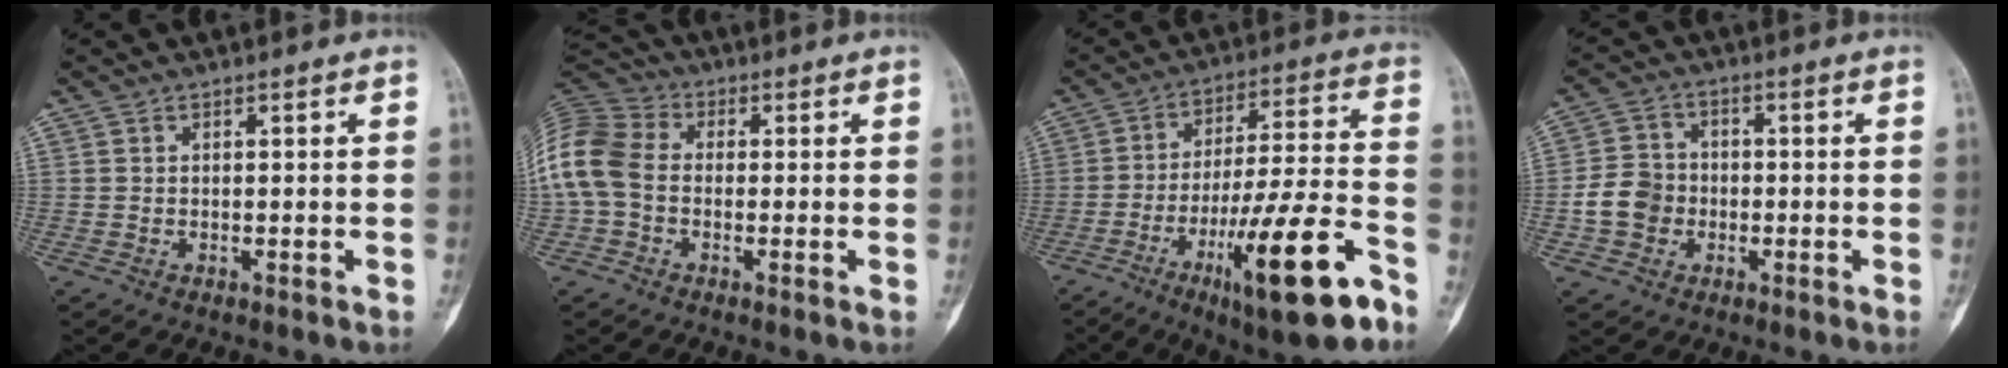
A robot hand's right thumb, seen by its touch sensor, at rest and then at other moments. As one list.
[{"total": 13.2, "force": [-0.7, 9.9, 8.6], "torque": [-0.194, 0.031, -0.022]}, {"total": 20.9, "force": [-10.8, 3.7, 17.5], "torque": [-0.295, 0.045, -0.166]}, {"total": 7.0, "force": [-1.6, 6.1, 3.1], "torque": [-0.042, 0.019, -0.035]}]